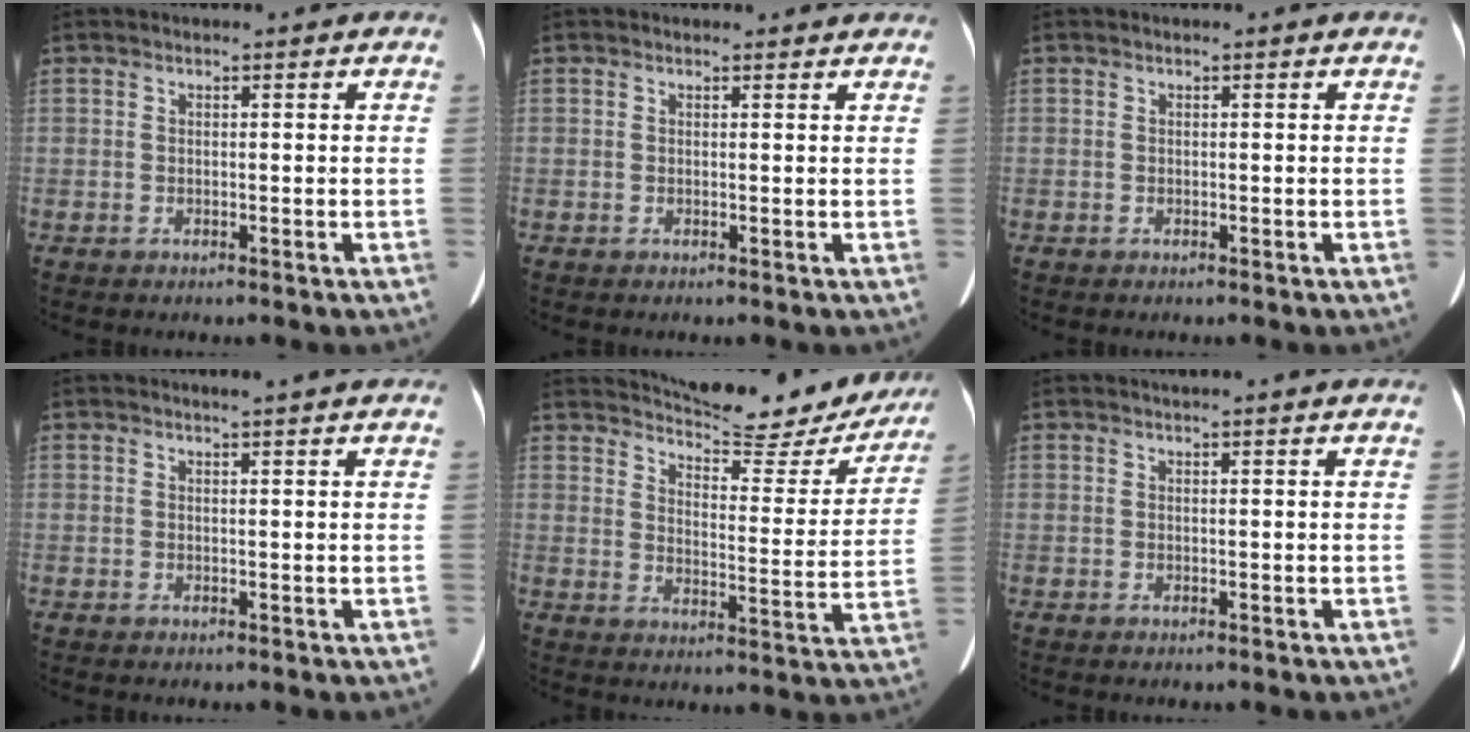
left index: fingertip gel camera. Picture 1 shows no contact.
{"total": 1.7, "force": [1.5, 0.7, 0.0], "torque": [-0.006, 0.008, 0.009]}
{"total": 0.0}
{"total": 4.2, "force": [3.7, -0.2, 2.0], "torque": [-0.028, 0.016, 0.039]}
{"total": 20.7, "force": [19.0, 4.4, 6.9], "torque": [-0.091, -0.043, 0.233]}
{"total": 4.0, "force": [3.6, -0.3, 1.7], "torque": [-0.021, 0.021, 0.039]}